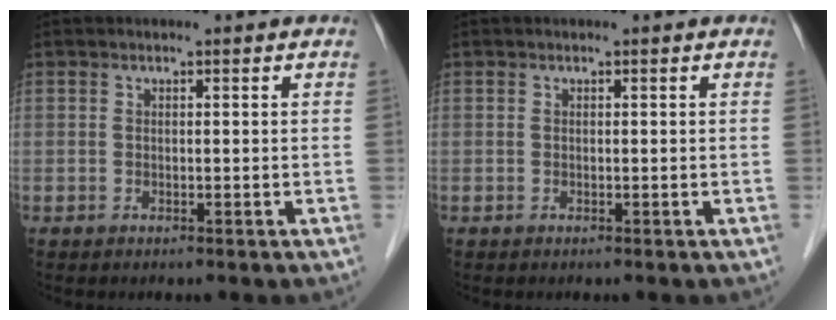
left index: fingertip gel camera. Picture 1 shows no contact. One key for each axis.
{"total": 0.0}